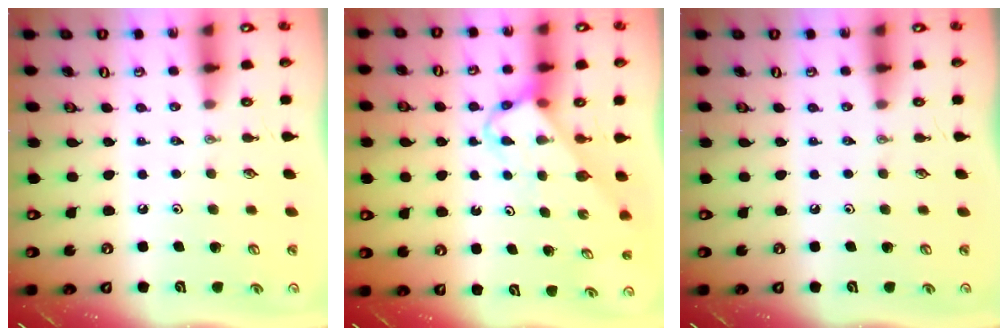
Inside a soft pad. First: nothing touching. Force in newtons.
{"total": 3.8, "press": 3.8, "slide": 0.2}
{"total": 0.0}